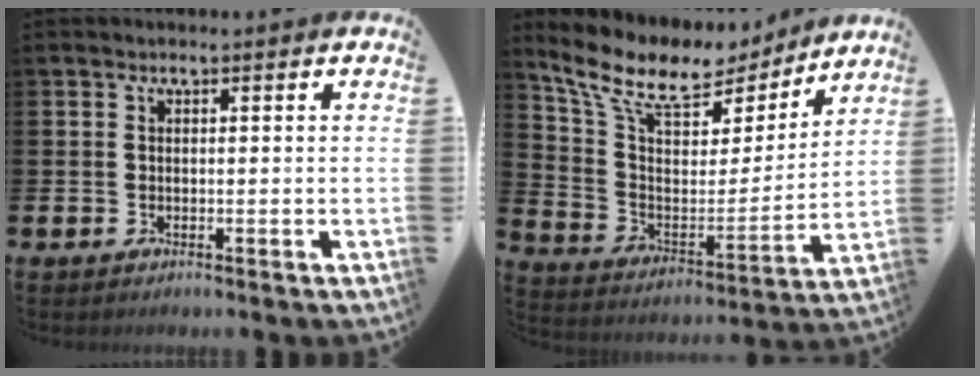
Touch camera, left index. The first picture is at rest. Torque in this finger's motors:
{"motor_torque": [0.76, -1.38, 1.00, 0.21]}